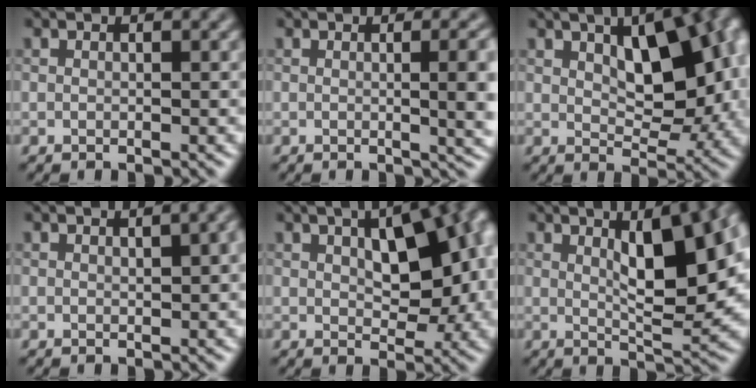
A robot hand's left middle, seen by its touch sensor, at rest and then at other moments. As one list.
[{"total": 5.9, "force": [0.1, 2.1, 5.5], "torque": [-0.048, 0.002, 0.005]}, {"total": 10.6, "force": [3.0, 5.5, 8.6], "torque": [-0.114, 0.006, 0.047]}, {"total": 2.3, "force": [0.7, 0.6, 2.1], "torque": [-0.028, 0.008, 0.012]}, {"total": 9.6, "force": [2.2, 4.9, 7.9], "torque": [-0.099, 0.013, 0.034]}, {"total": 9.3, "force": [2.4, 2.6, 8.5], "torque": [-0.123, 0.008, 0.041]}]